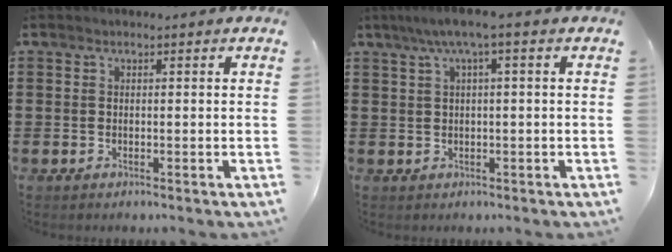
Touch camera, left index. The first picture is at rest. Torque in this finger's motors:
{"motor_torque": [0.14, 0.10, 0.03, -0.03]}